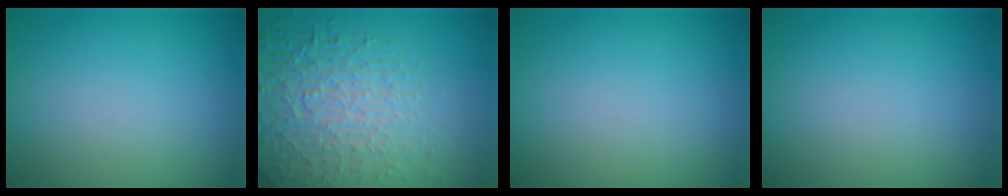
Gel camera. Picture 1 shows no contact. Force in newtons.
{"total": 8.1, "press": 5.8, "slide": 5.7}
{"total": 0.0}
{"total": 0.0}